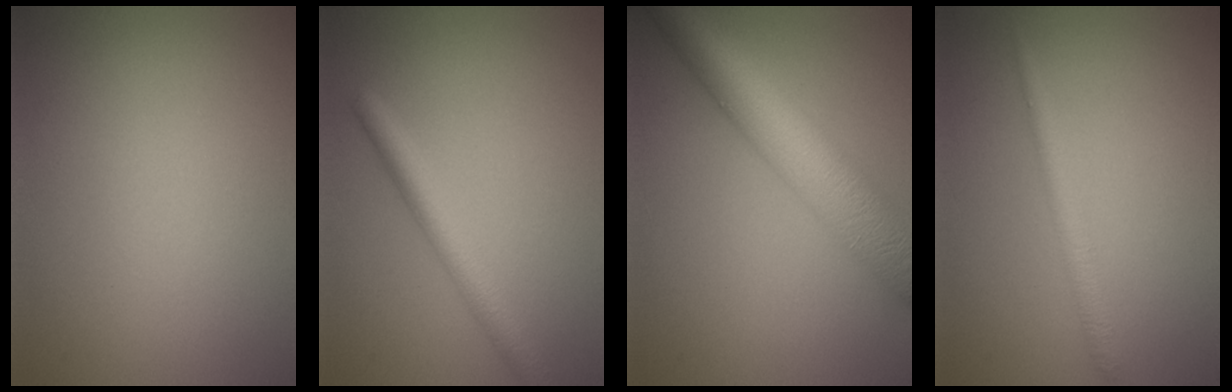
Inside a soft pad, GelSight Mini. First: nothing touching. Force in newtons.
{"total": 3.1, "press": 3.1, "slide": 0.1}
{"total": 8.7, "press": 8.7, "slide": 0.2}
{"total": 1.8, "press": 1.8, "slide": 0.1}